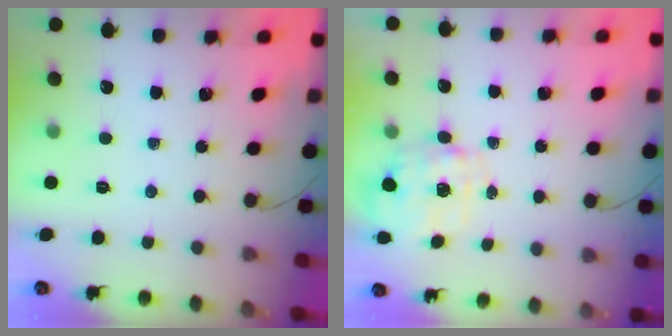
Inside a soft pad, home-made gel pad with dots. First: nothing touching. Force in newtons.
{"total": 2.8, "press": 2.6, "slide": 0.9}